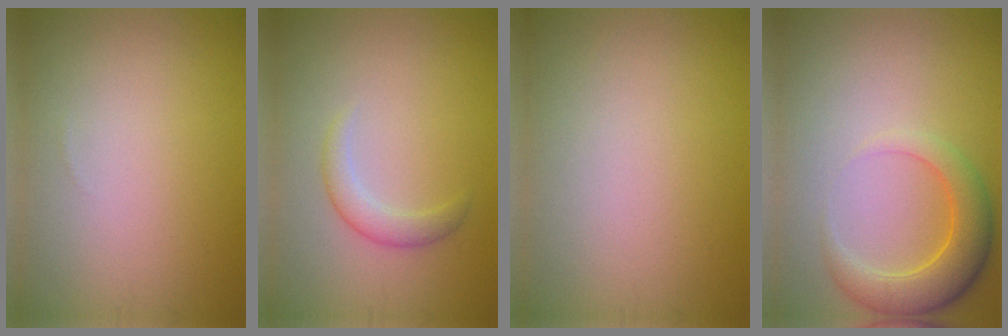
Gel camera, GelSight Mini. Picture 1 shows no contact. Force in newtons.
{"total": 2.0, "press": 2.0, "slide": 0.1}
{"total": 0.0}
{"total": 4.2, "press": 4.2, "slide": 0.2}